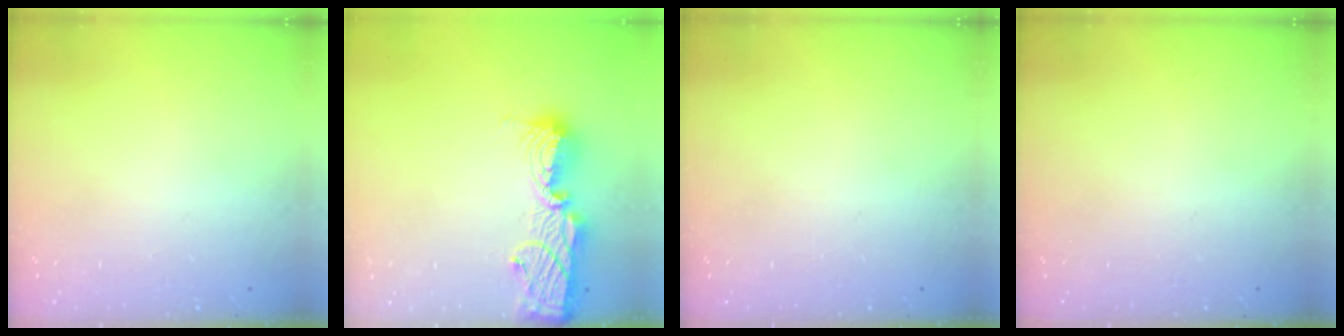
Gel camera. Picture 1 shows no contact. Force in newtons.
{"total": 13.6, "press": 13.5, "slide": 1.0}
{"total": 0.0}
{"total": 0.0}